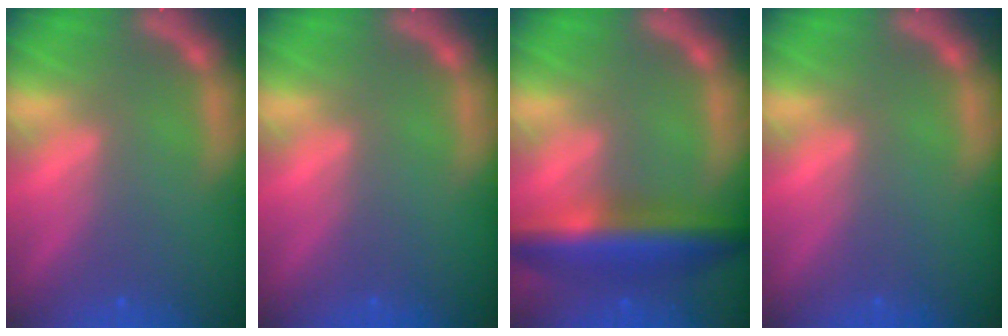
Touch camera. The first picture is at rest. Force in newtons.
{"total": 0.0}
{"total": 7.5}
{"total": 0.0}